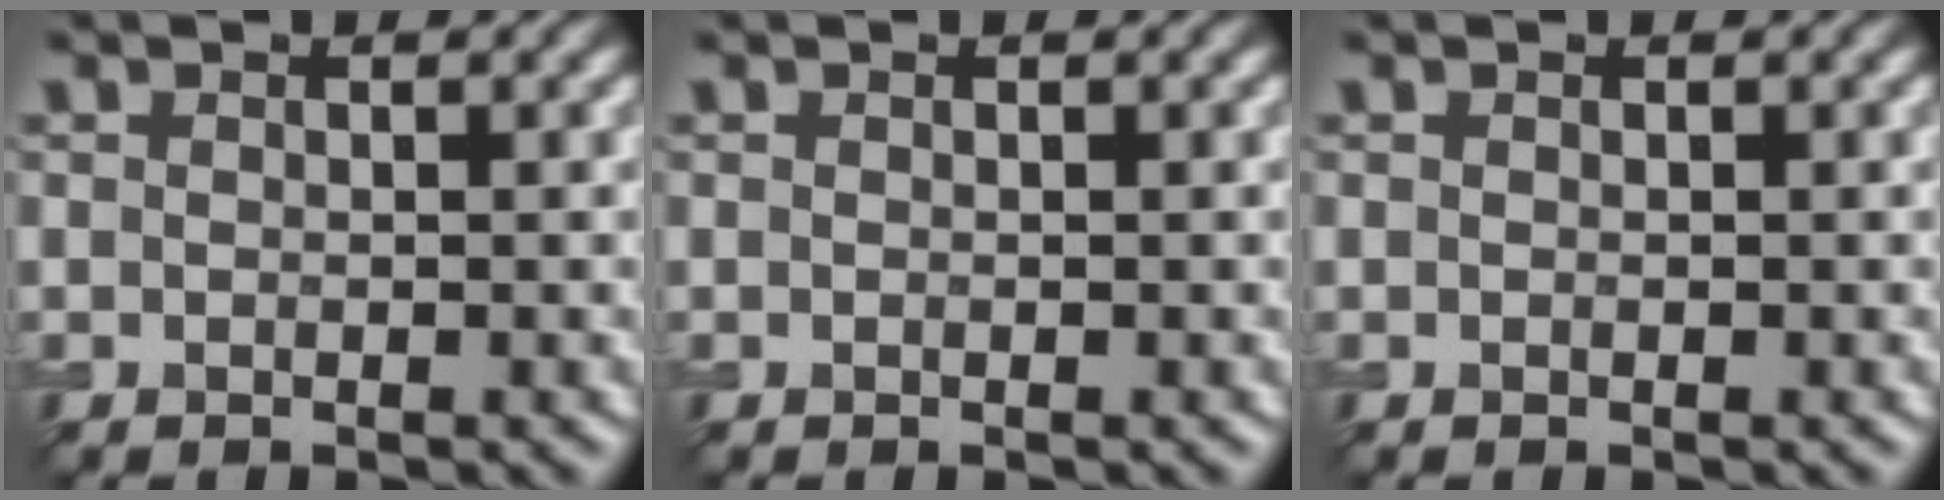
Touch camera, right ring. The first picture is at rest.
{"total": 0.0}
{"total": 0.0}